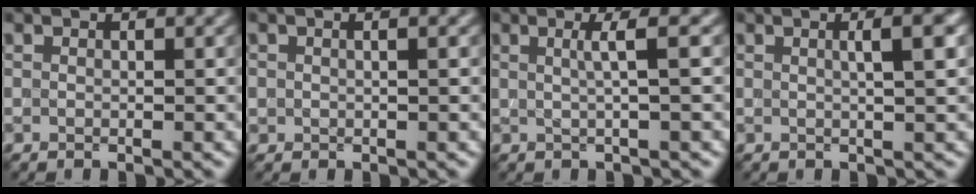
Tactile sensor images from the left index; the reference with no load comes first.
{"total": 0.8, "force": [0.2, 0.6, 0.5], "torque": [-0.007, -0.001, 0.006]}
{"total": 2.4, "force": [0.4, 0.4, 2.3], "torque": [-0.034, 0.007, 0.002]}
{"total": 3.2, "force": [0.7, 0.8, 3.0], "torque": [-0.022, 0.011, 0.000]}